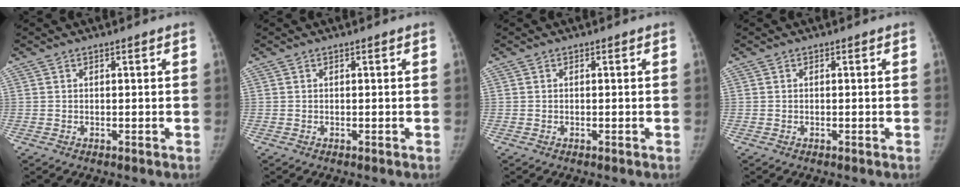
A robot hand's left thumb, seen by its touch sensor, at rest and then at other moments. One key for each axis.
{"total": 0.0}
{"total": 0.0}
{"total": 0.0}